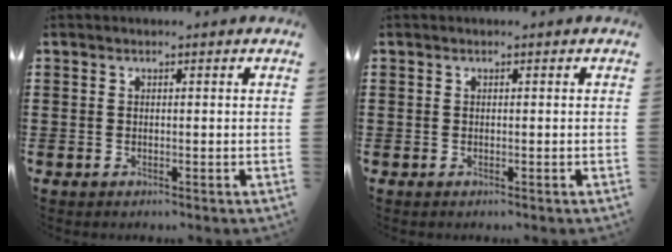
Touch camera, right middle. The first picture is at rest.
{"total": 0.0}